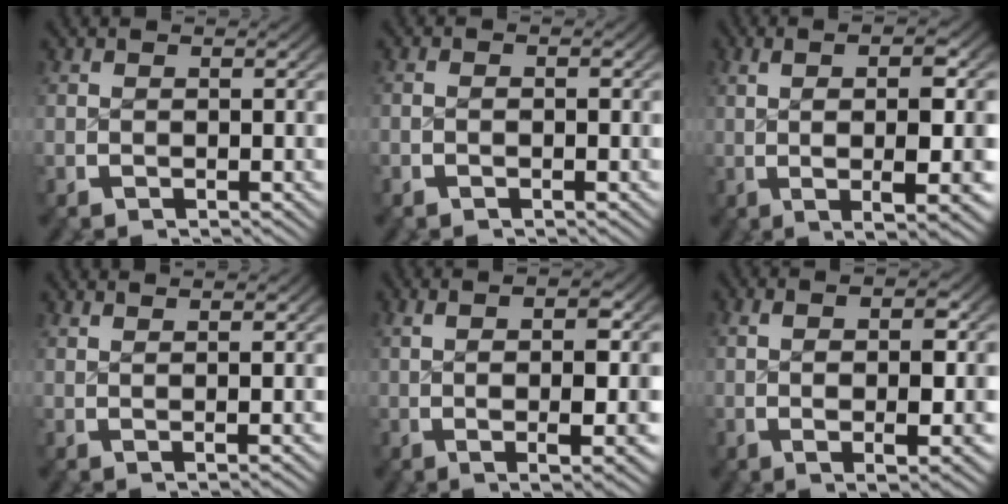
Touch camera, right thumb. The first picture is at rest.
{"total": 0.9, "force": [-0.4, 0.3, 0.8], "torque": [-0.014, 0.001, -0.009]}
{"total": 9.4, "force": [0.1, 2.8, 9.0], "torque": [-0.126, -0.002, 0.009]}
{"total": 1.9, "force": [1.4, -0.2, 1.2], "torque": [-0.017, 0.001, 0.027]}
{"total": 7.0, "force": [0.1, 1.9, 6.7], "torque": [-0.092, -0.001, 0.007]}
{"total": 5.8, "force": [0.0, 1.8, 5.6], "torque": [-0.078, -0.003, 0.004]}